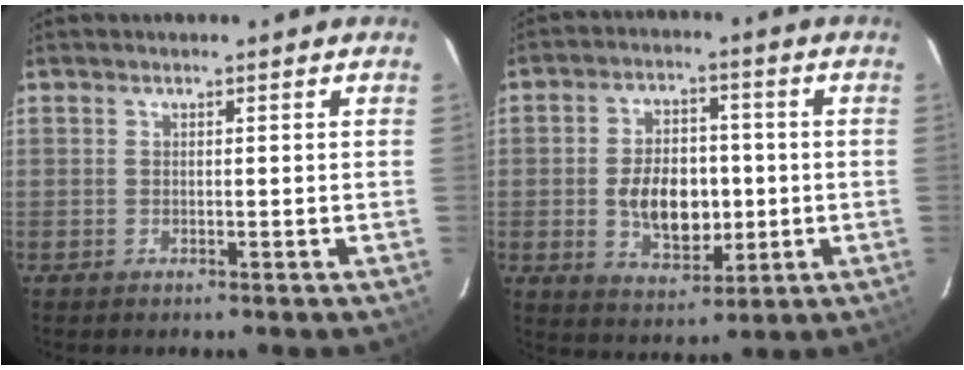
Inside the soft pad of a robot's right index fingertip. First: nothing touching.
{"total": 11.5, "force": [-1.1, 7.2, 8.9], "torque": [-0.165, 0.011, -0.004]}